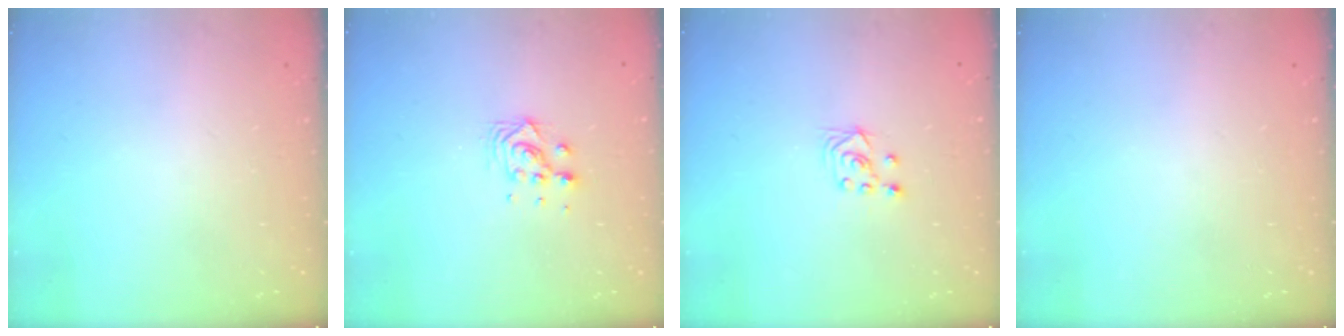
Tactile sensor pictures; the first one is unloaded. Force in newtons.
{"total": 6.9, "press": 6.9, "slide": 0.4}
{"total": 2.8, "press": 2.6, "slide": 1.1}
{"total": 0.0}